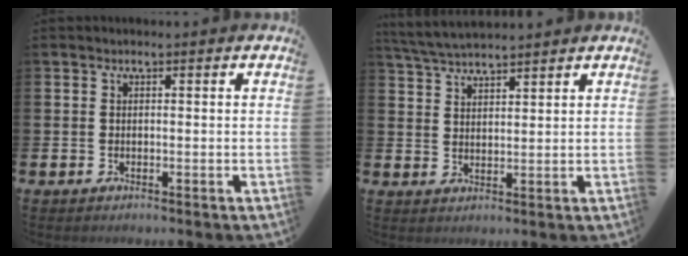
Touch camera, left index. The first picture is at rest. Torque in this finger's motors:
{"motor_torque": [0.67, -1.06, 0.12, 0.16]}